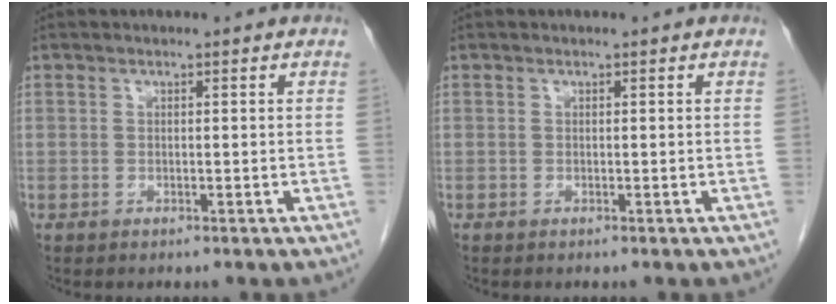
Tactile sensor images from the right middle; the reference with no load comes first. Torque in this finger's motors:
{"motor_torque": [0.00, 0.00, 0.00, 0.00]}